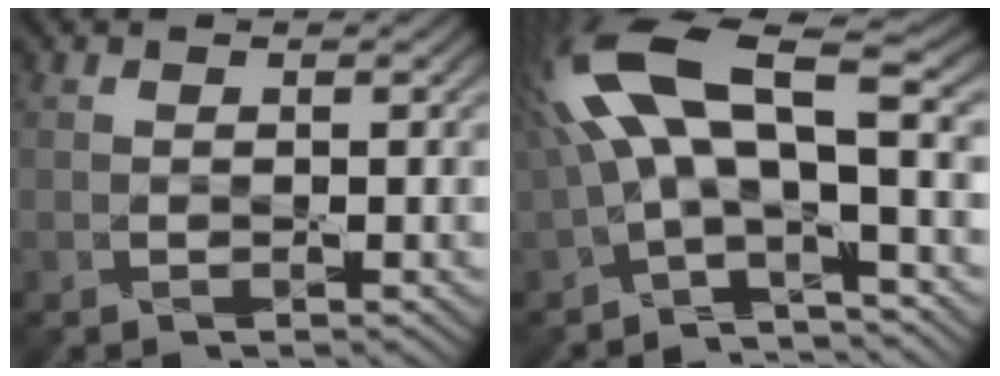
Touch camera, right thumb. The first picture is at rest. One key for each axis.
{"total": 14.0, "fx": 1.1, "fy": 5.2, "fz": 13.0, "tx": -0.267, "ty": 0.024, "tz": 0.009}